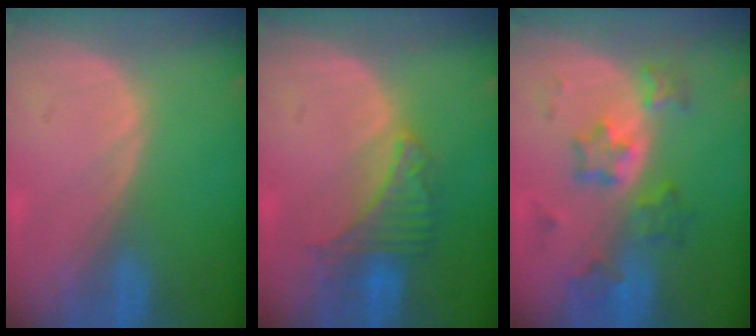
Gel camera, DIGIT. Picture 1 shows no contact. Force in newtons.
{"total": 5.2, "press": 5.2, "slide": 0.4}
{"total": 6.3, "press": 6.3, "slide": 0.5}